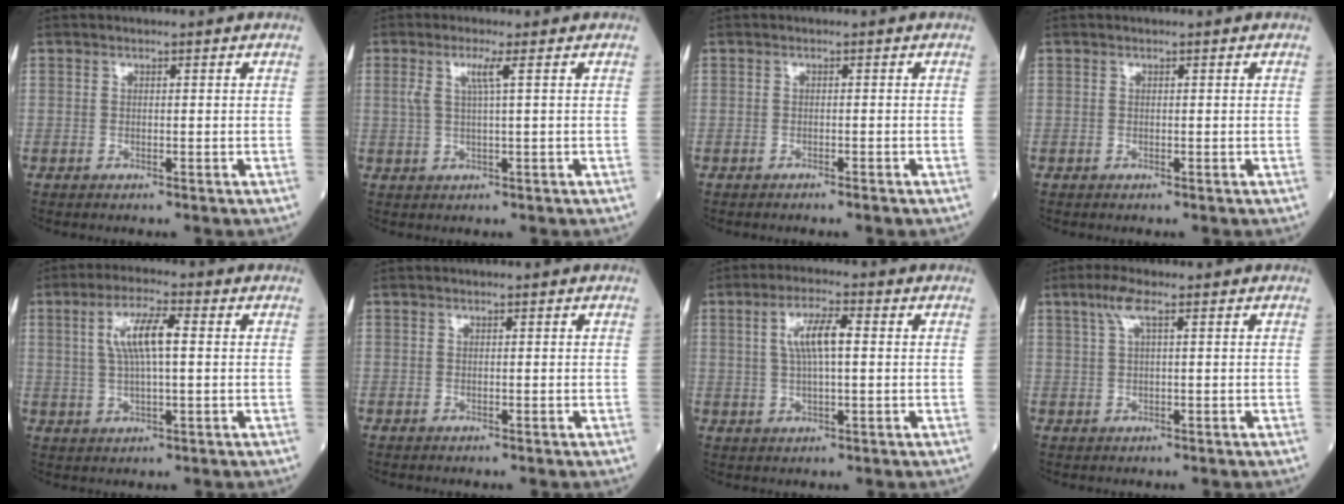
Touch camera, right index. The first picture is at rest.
{"total": 3.1, "force": [1.1, -0.4, 2.9], "torque": [-0.066, 0.004, 0.021]}
{"total": 1.0, "force": [-0.9, -0.1, 0.6], "torque": [-0.015, -0.002, -0.012]}
{"total": 0.0}
{"total": 7.2, "force": [1.4, 1.3, 7.0], "torque": [-0.140, 0.013, 0.028]}
{"total": 0.0}
{"total": 6.1, "force": [1.1, 1.2, 5.9], "torque": [-0.116, 0.012, 0.023]}
{"total": 3.3, "force": [1.6, 0.3, 2.9], "torque": [-0.067, 0.014, 0.034]}